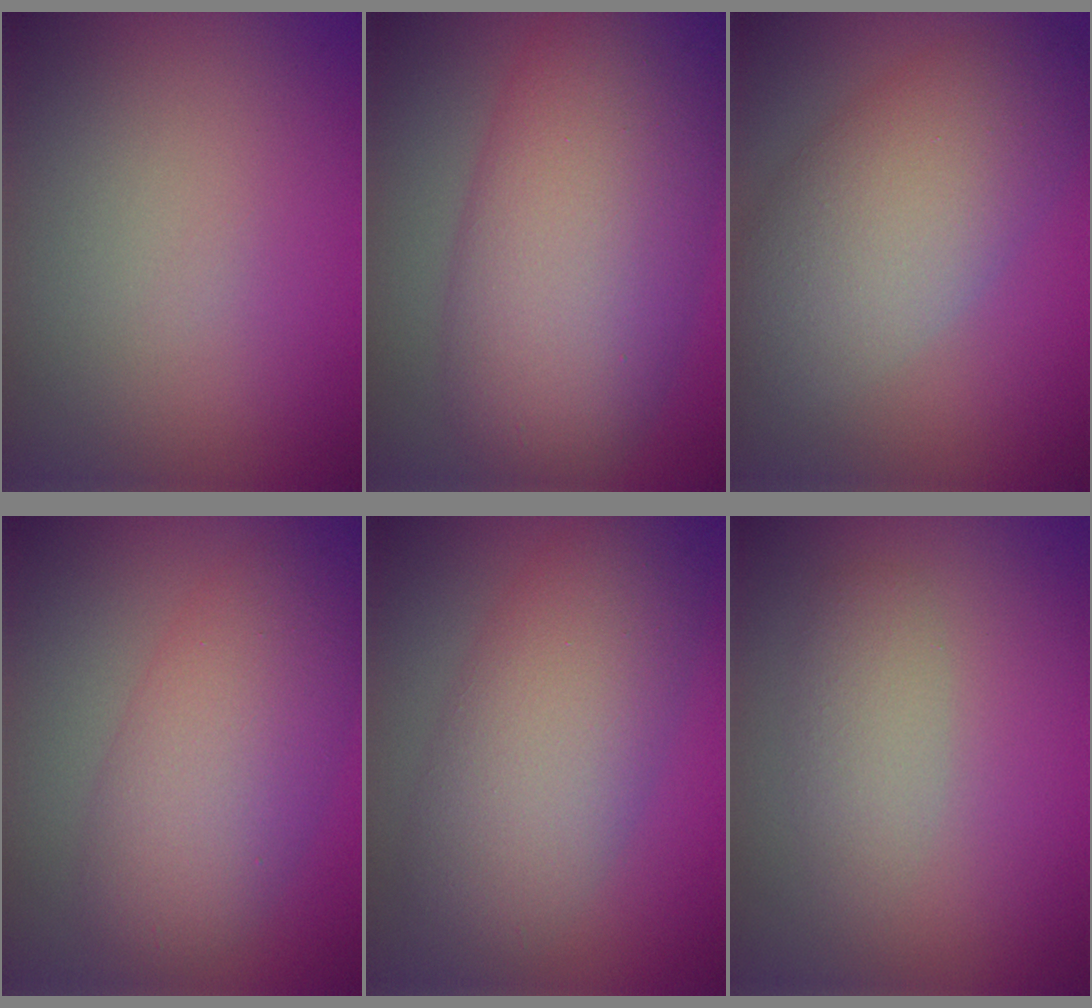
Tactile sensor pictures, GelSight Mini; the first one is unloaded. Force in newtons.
{"total": 11.9, "press": 11.9, "slide": 0.3}
{"total": 7.9, "press": 7.9, "slide": 0.5}
{"total": 6.9, "press": 6.9, "slide": 0.3}
{"total": 7.6, "press": 7.6, "slide": 0.3}
{"total": 2.3, "press": 2.3, "slide": 0.1}